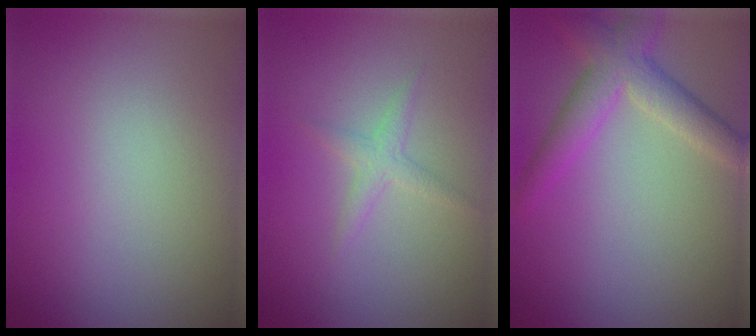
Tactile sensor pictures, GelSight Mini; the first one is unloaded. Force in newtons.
{"total": 1.4, "press": 1.4, "slide": 0.1}
{"total": 4.2, "press": 4.2, "slide": 0.2}